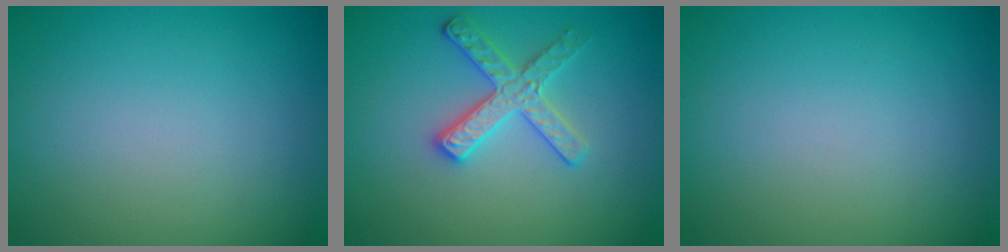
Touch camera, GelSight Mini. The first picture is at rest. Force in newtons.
{"total": 2.9, "press": 2.8, "slide": 0.6}
{"total": 0.0}